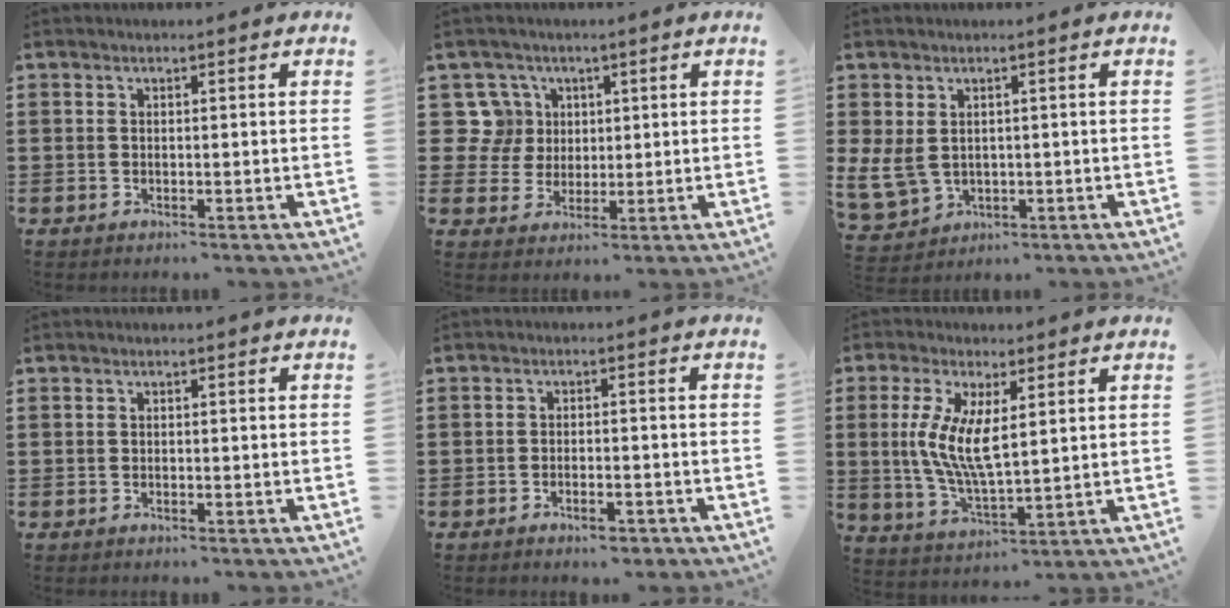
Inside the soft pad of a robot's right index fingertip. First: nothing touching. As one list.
[{"total": 7.3, "force": [2.2, 6.7, 2.1], "torque": [-0.080, 0.010, 0.040]}, {"total": 4.5, "force": [0.9, 3.7, 2.3], "torque": [-0.076, 0.001, 0.016]}, {"total": 0.0}, {"total": 2.6, "force": [-2.1, 0.7, 1.4], "torque": [-0.026, 0.001, -0.039]}, {"total": 8.2, "force": [1.2, 2.7, 7.6], "torque": [-0.162, -0.001, 0.020]}]